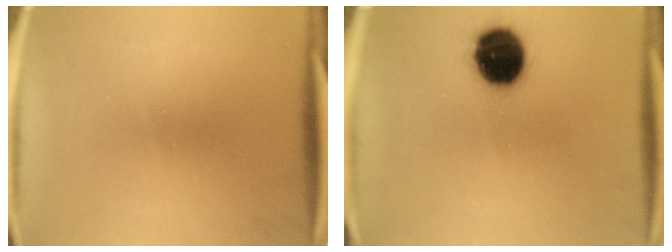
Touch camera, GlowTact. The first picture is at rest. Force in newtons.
{"total": 14.8}